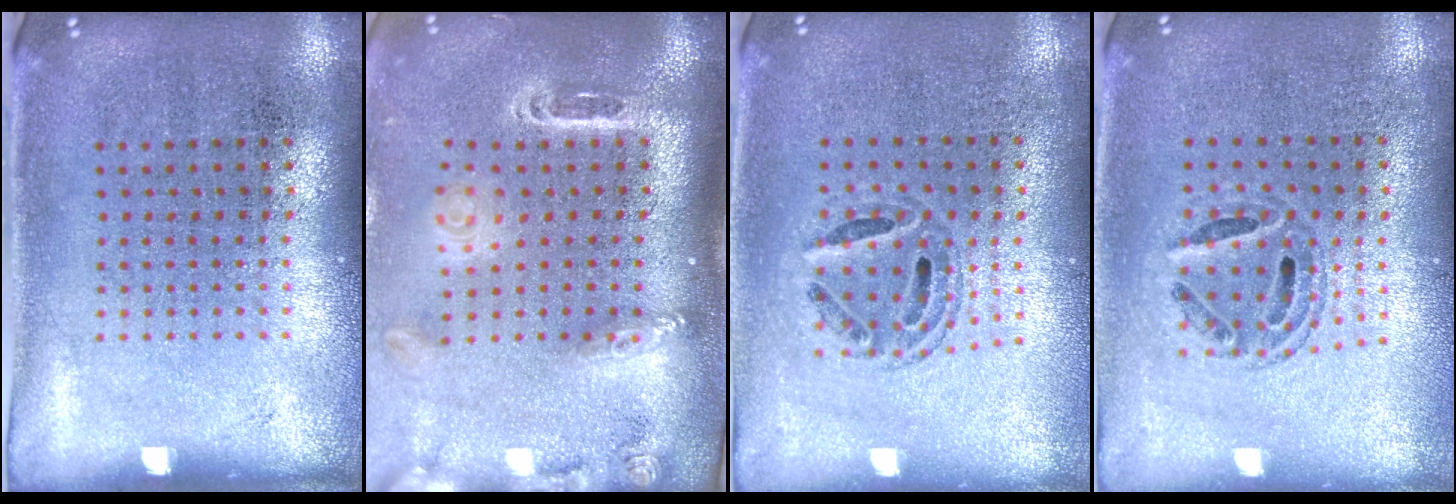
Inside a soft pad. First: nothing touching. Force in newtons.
{"total": 2.6, "press": 1.8, "slide": 1.8}
{"total": 0.8, "press": 0.7, "slide": 0.2}
{"total": 0.7, "press": 0.6, "slide": 0.2}